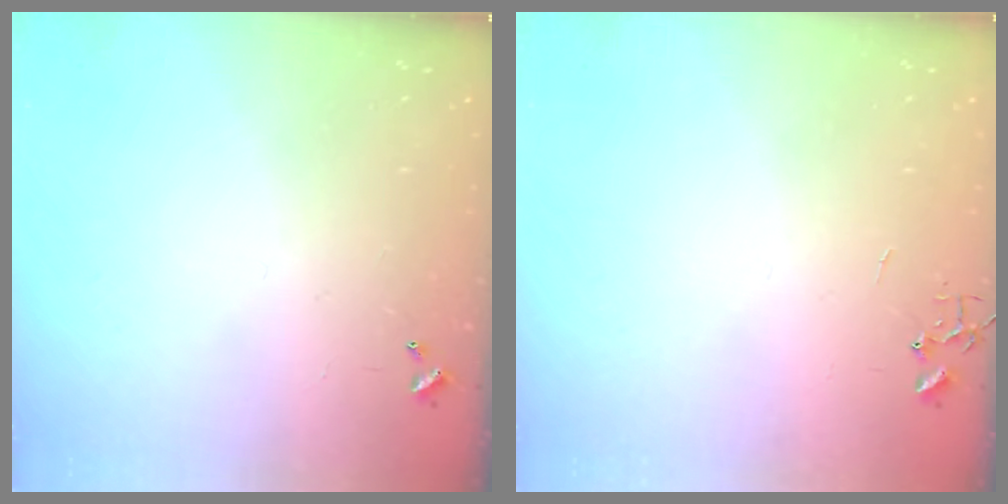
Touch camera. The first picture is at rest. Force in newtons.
{"total": 0.0}